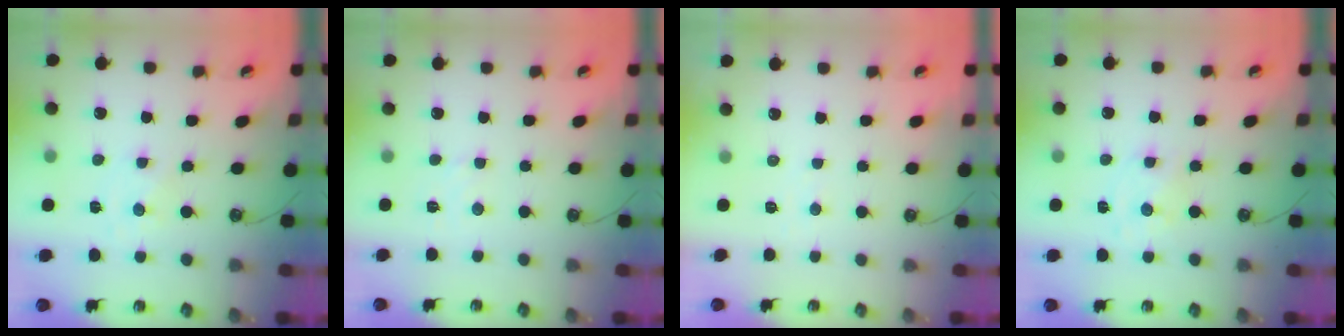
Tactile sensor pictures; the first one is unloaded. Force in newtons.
{"total": 2.8, "press": 2.7, "slide": 0.5}
{"total": 3.4, "press": 3.3, "slide": 0.5}
{"total": 1.4, "press": 1.4, "slide": 0.2}